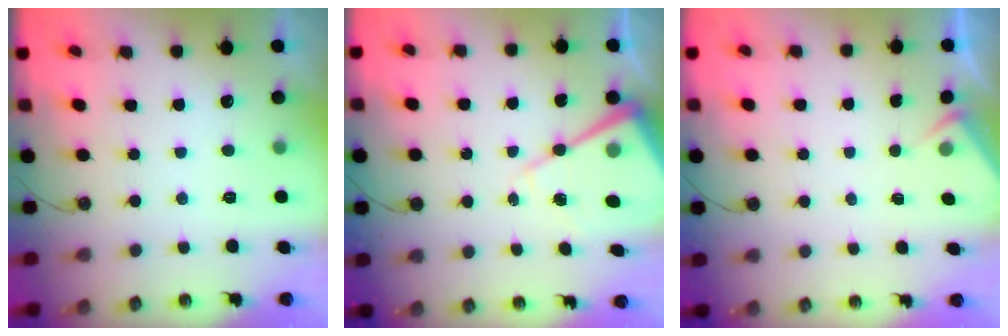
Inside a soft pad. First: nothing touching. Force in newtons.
{"total": 12.6, "press": 12.5, "slide": 1.1}
{"total": 3.0, "press": 3.0, "slide": 0.5}